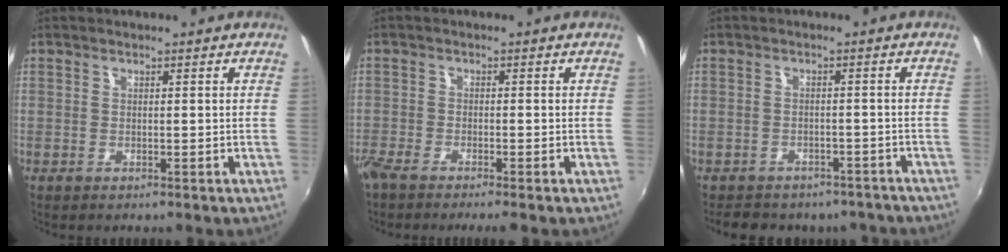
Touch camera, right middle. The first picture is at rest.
{"total": 4.3, "force": [-3.8, 0.1, 2.2], "torque": [-0.061, -0.018, -0.073]}
{"total": 12.1, "force": [-10.0, 5.4, 4.2], "torque": [-0.095, 0.000, -0.122]}